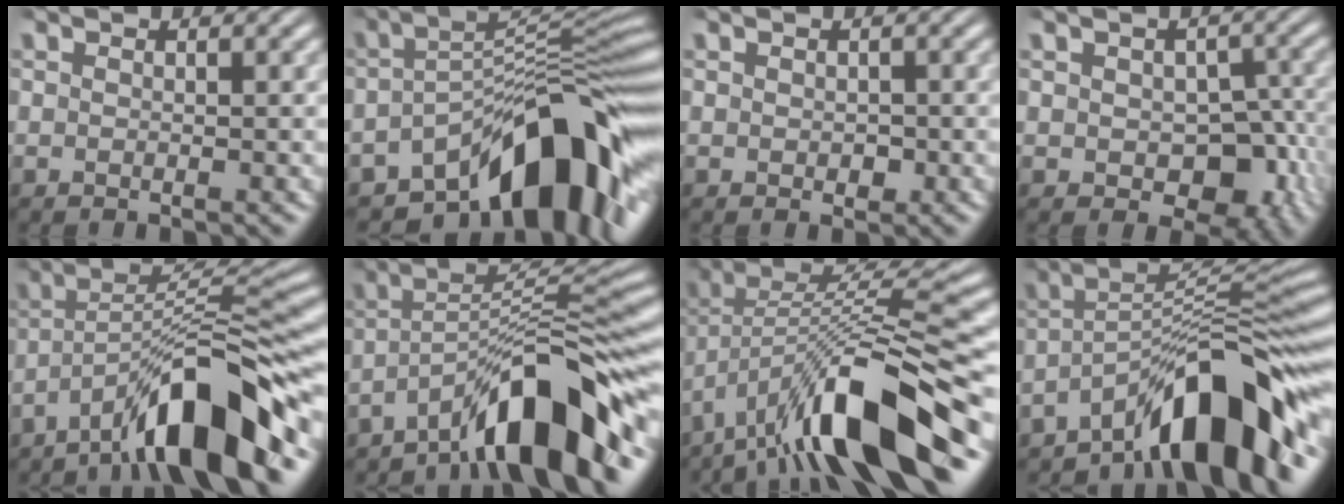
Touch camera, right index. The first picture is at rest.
{"total": 12.1, "force": [-5.4, 4.7, 9.8], "torque": [-0.136, -0.008, -0.073]}
{"total": 0.6, "force": [-0.2, 0.4, 0.4], "torque": [-0.009, -0.009, 0.002]}
{"total": 5.0, "force": [-1.6, 3.5, 3.1], "torque": [-0.046, -0.027, -0.009]}
{"total": 8.8, "force": [-3.5, 1.8, 7.8], "torque": [-0.116, 0.004, -0.051]}
{"total": 9.5, "force": [-4.1, 2.4, 8.2], "torque": [-0.123, 0.000, -0.060]}
{"total": 8.5, "force": [-2.5, 3.0, 7.6], "torque": [-0.133, -0.010, -0.028]}
{"total": 10.8, "force": [-4.8, 3.6, 9.1], "torque": [-0.137, -0.009, -0.064]}